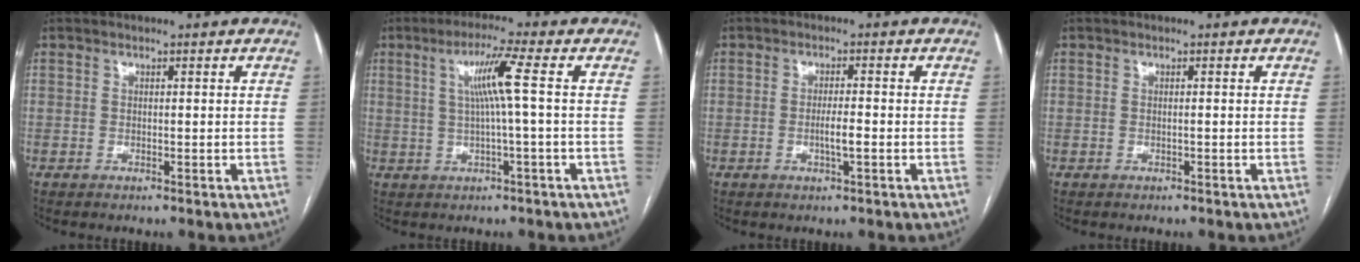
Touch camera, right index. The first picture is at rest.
{"total": 6.2, "force": [1.0, -1.2, 6.0], "torque": [-0.111, 0.009, 0.023]}
{"total": 2.8, "force": [-0.8, 0.2, 2.7], "torque": [-0.049, -0.002, -0.014]}
{"total": 0.0}